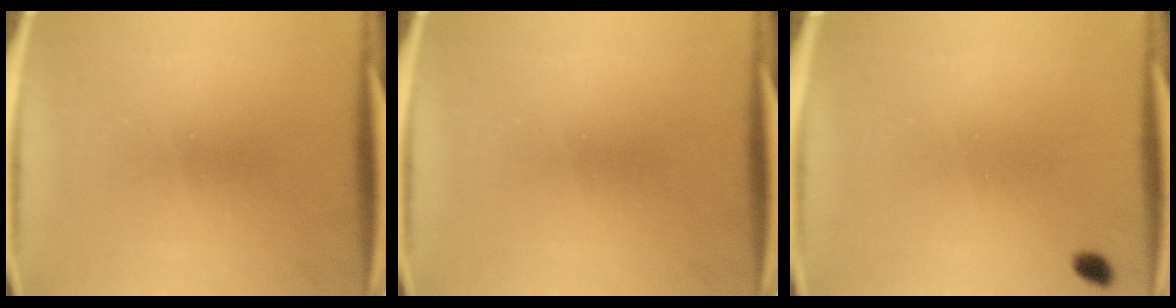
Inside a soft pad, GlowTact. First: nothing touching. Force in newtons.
{"total": 0.0}
{"total": 1.2}